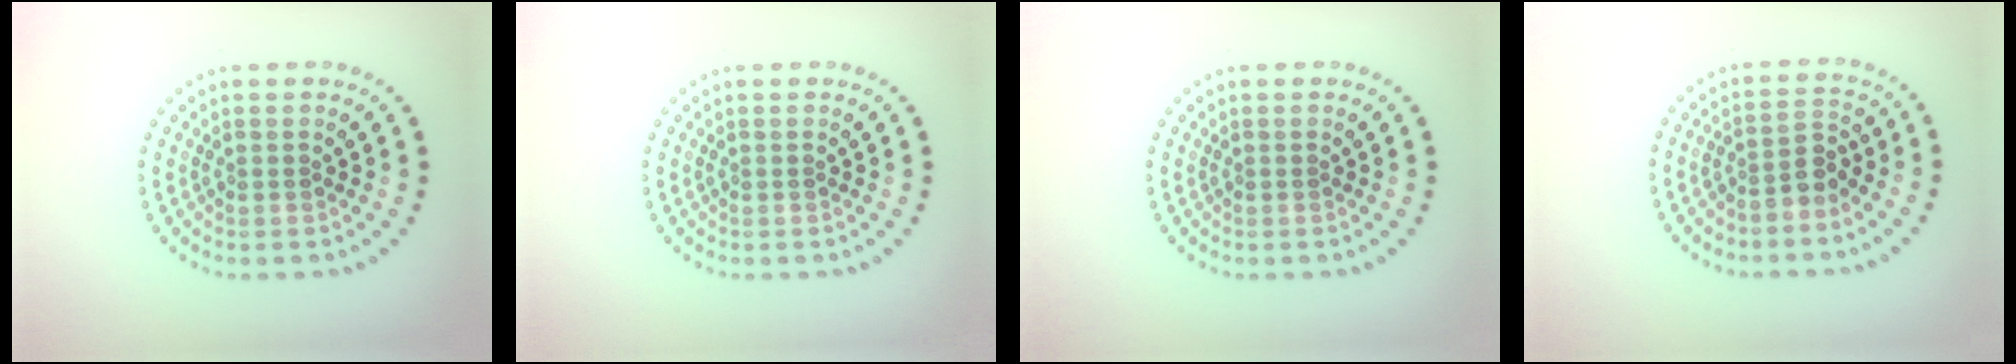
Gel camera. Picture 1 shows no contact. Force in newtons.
{"total": 0.0}
{"total": 0.0}
{"total": 2.4, "press": 1.9, "slide": 1.5}